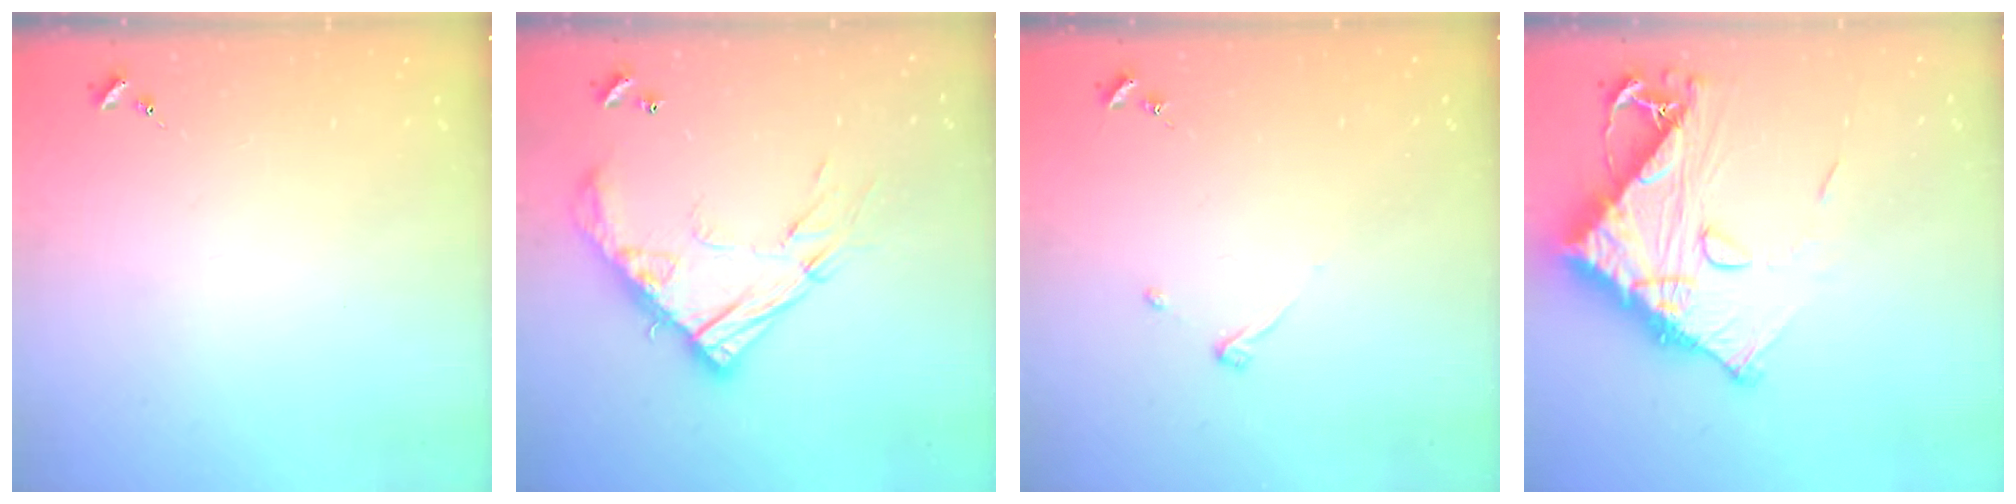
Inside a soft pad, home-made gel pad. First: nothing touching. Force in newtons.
{"total": 18.0, "press": 17.9, "slide": 1.6}
{"total": 3.2, "press": 3.2, "slide": 0.5}
{"total": 15.0, "press": 14.9, "slide": 1.4}